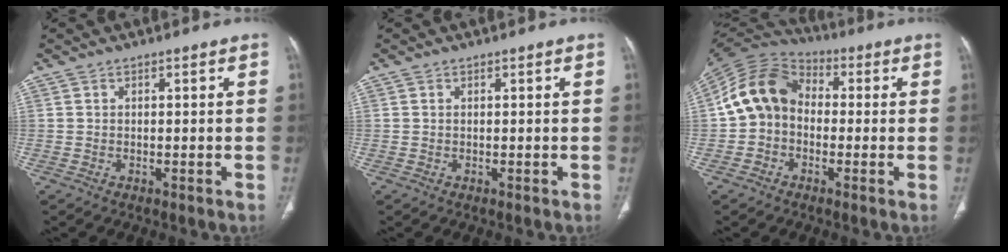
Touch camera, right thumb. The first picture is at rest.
{"total": 0.0}
{"total": 12.4, "force": [-0.4, 10.0, 7.4], "torque": [-0.131, 0.035, -0.026]}